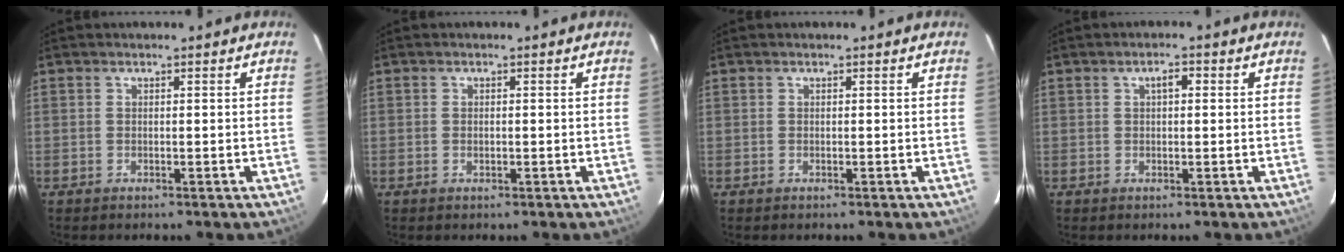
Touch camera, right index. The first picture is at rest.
{"total": 0.6, "force": [-0.1, 0.4, 0.5], "torque": [-0.007, 0.000, -0.002]}
{"total": 0.0}
{"total": 1.9, "force": [0.5, 1.0, 1.6], "torque": [-0.026, 0.009, 0.008]}